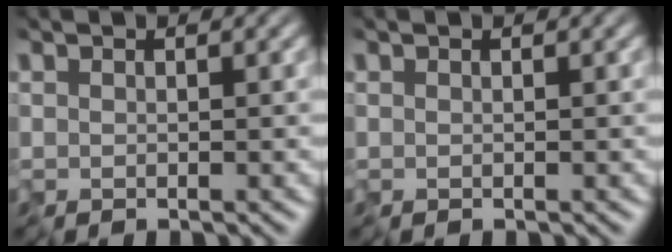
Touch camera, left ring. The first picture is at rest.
{"total": 0.0}